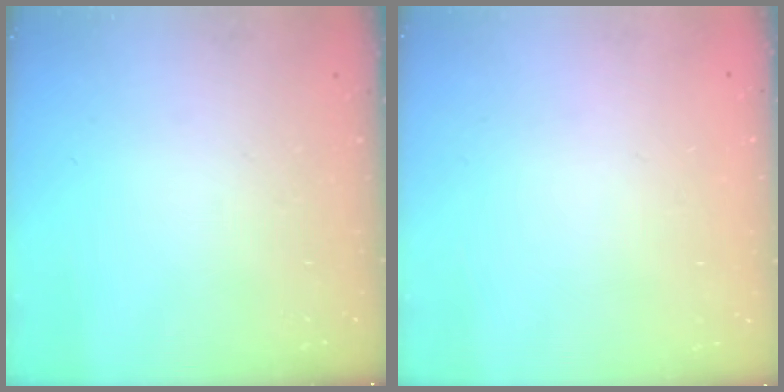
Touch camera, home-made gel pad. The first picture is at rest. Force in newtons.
{"total": 1.6, "press": 1.6, "slide": 0.2}